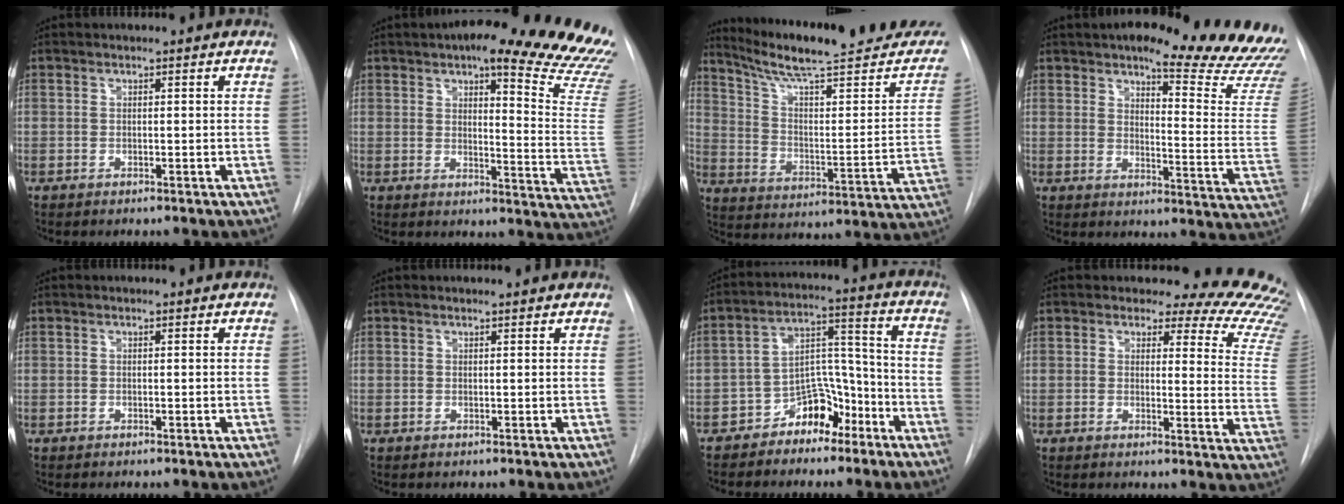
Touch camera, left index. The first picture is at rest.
{"total": 24.1, "force": [19.3, 3.4, 14.0], "torque": [-0.154, -0.068, 0.213]}
{"total": 25.2, "force": [21.7, 2.5, 12.5], "torque": [-0.184, -0.053, 0.298]}
{"total": 21.7, "force": [18.9, 3.3, 10.2], "torque": [-0.122, -0.088, 0.210]}
{"total": 0.0}
{"total": 1.3, "force": [1.3, 0.0, 0.2], "torque": [-0.012, 0.007, 0.016]}
{"total": 8.5, "force": [-5.7, 4.8, 4.0], "torque": [-0.070, 0.031, -0.096]}
{"total": 17.2, "force": [16.3, 3.7, 4.2], "torque": [-0.018, -0.131, 0.139]}